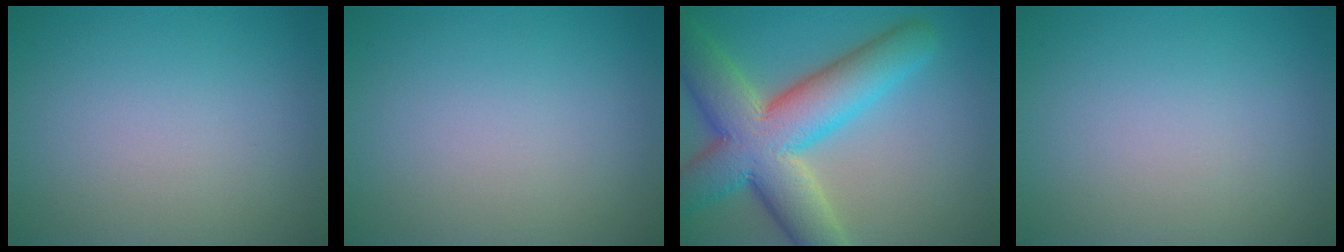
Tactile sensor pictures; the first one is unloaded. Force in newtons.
{"total": 0.0}
{"total": 11.5, "press": 11.5, "slide": 0.8}
{"total": 0.0}